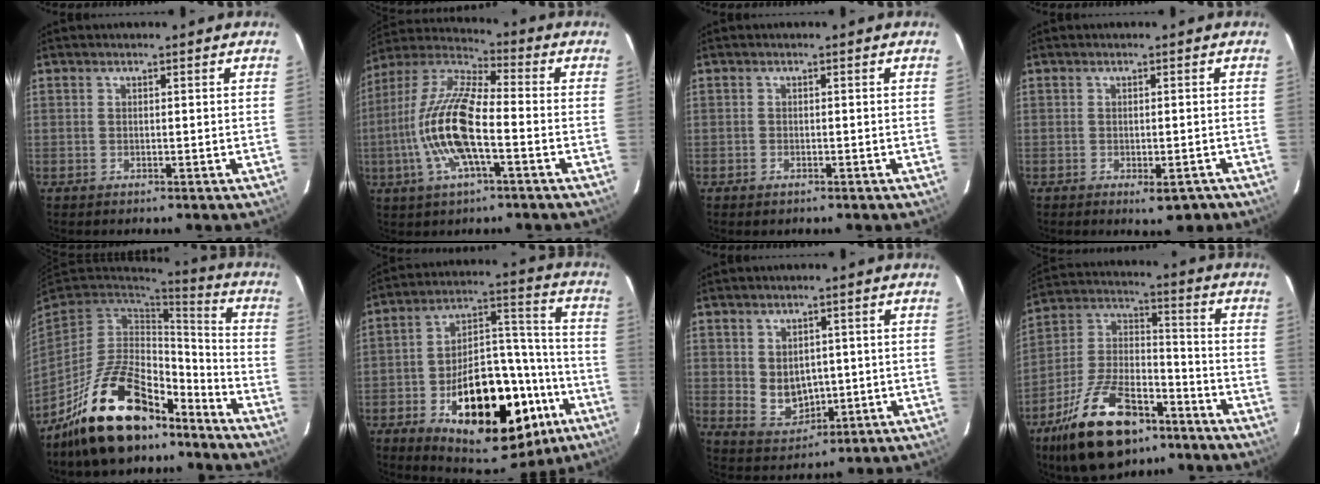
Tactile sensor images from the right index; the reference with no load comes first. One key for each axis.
{"total": 16.4, "fx": -4.0, "fy": 4.7, "fz": 15.1, "tx": -0.307, "ty": -0.002, "tz": -0.086}
{"total": 1.0, "fx": -0.6, "fy": 0.6, "fz": 0.3, "tx": -0.008, "ty": 0.000, "tz": -0.010}
{"total": 3.6, "fx": -2.3, "fy": 1.6, "fz": 2.3, "tx": -0.038, "ty": -0.001, "tz": -0.022}
{"total": 21.5, "fx": -14.8, "fy": 9.5, "fz": 12.3, "tx": -0.247, "ty": 0.009, "tz": -0.236}
{"total": 28.4, "fx": -13.3, "fy": 14.9, "fz": 20.2, "tx": -0.329, "ty": 0.038, "tz": -0.172}
{"total": 7.5, "fx": 0.1, "fy": 5.8, "fz": 4.8, "tx": -0.095, "ty": -0.009, "tz": 0.026}
{"total": 21.8, "fx": -13.5, "fy": 10.5, "fz": 13.4, "tx": -0.265, "ty": 0.008, "tz": -0.224}